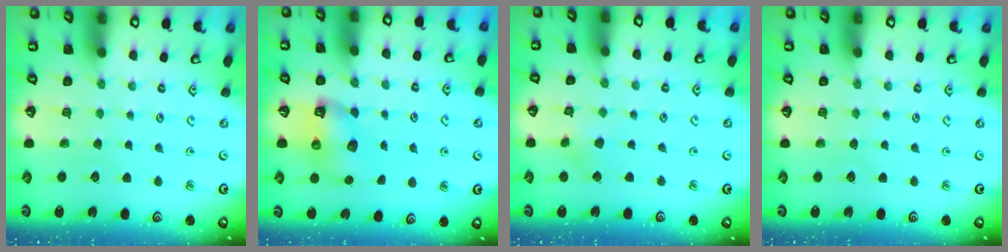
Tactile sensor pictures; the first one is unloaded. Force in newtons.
{"total": 6.8, "press": 6.8, "slide": 0.9}
{"total": 3.6, "press": 3.5, "slide": 0.9}
{"total": 0.0}